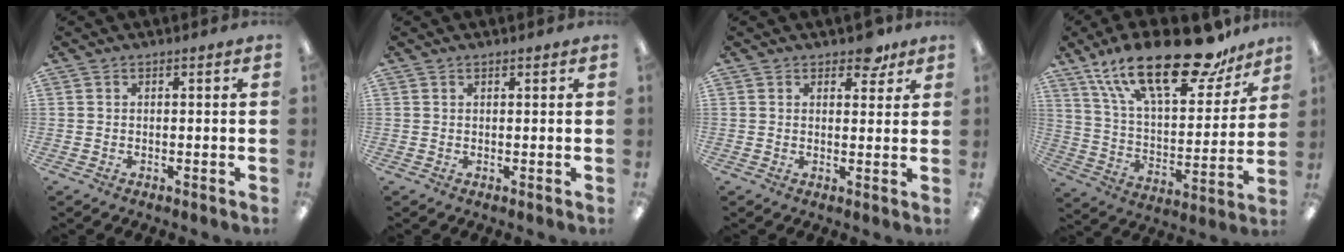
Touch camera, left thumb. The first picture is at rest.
{"total": 0.8, "force": [0.6, 0.3, 0.4], "torque": [-0.010, 0.001, 0.011]}
{"total": 5.4, "force": [3.7, 2.7, 2.7], "torque": [-0.021, -0.014, 0.061]}
{"total": 27.3, "force": [18.2, 10.1, 17.6], "torque": [-0.286, -0.103, 0.306]}